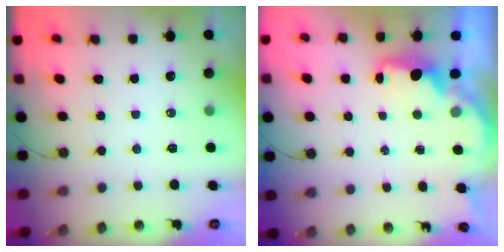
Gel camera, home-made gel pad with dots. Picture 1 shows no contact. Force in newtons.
{"total": 2.1, "press": 2.1, "slide": 0.5}